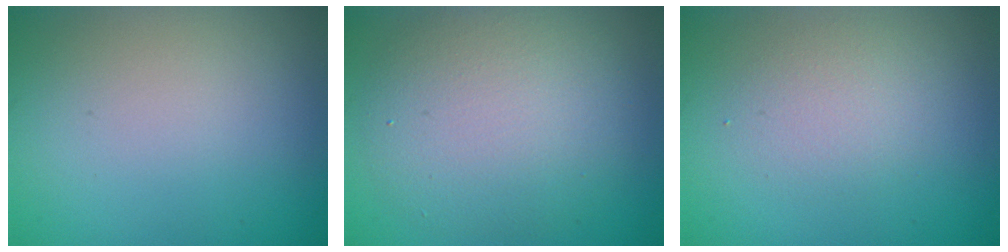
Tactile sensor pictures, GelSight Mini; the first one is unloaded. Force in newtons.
{"total": 6.7, "press": 6.7, "slide": 0.3}
{"total": 2.2, "press": 2.2, "slide": 0.1}